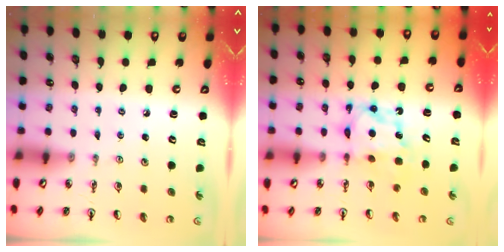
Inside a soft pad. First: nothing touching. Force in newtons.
{"total": 6.1, "press": 6.1, "slide": 0.6}